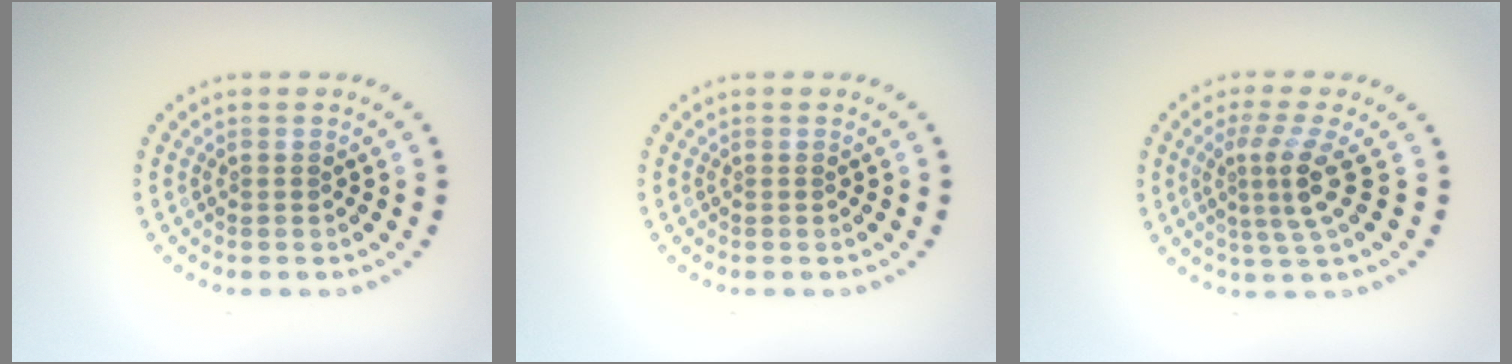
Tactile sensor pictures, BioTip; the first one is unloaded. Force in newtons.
{"total": 0.0}
{"total": 3.6, "press": 2.4, "slide": 2.7}